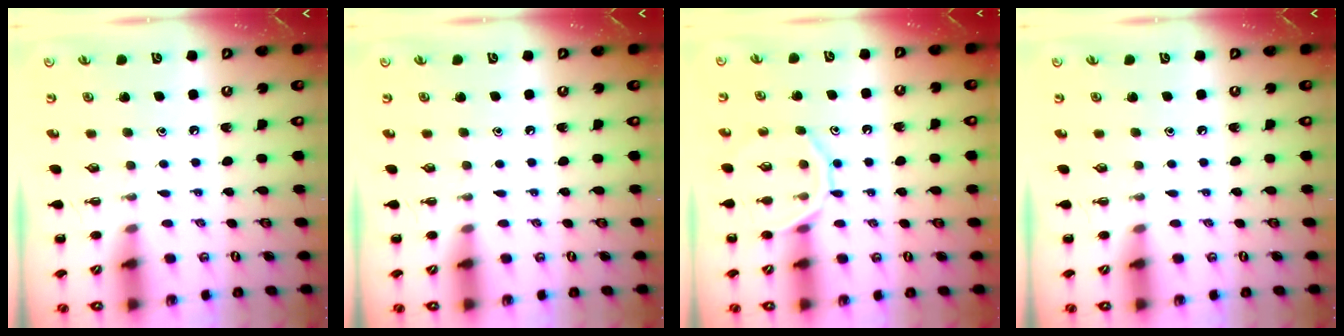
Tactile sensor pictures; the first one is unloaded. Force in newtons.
{"total": 0.0}
{"total": 10.1, "press": 10.1, "slide": 1.2}
{"total": 0.0}